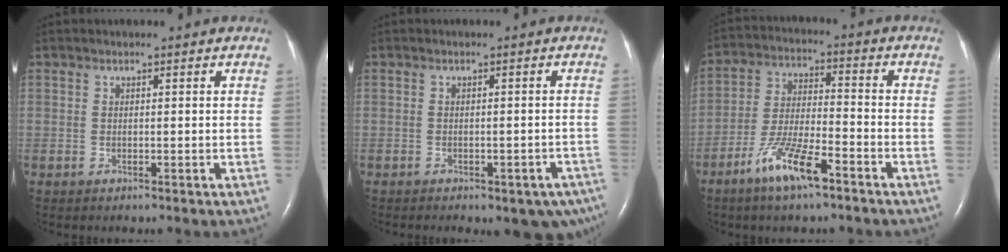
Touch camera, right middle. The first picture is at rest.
{"total": 8.5, "force": [-6.3, 3.5, 4.4], "torque": [-0.034, 0.007, -0.073]}
{"total": 9.5, "force": [-6.0, 1.7, 7.2], "torque": [-0.149, -0.007, -0.113]}